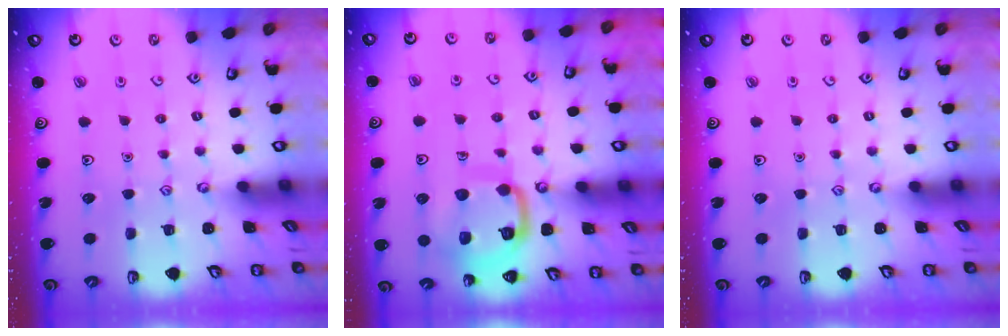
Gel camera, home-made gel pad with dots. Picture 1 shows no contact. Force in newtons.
{"total": 14.1, "press": 14.0, "slide": 1.4}
{"total": 0.0}